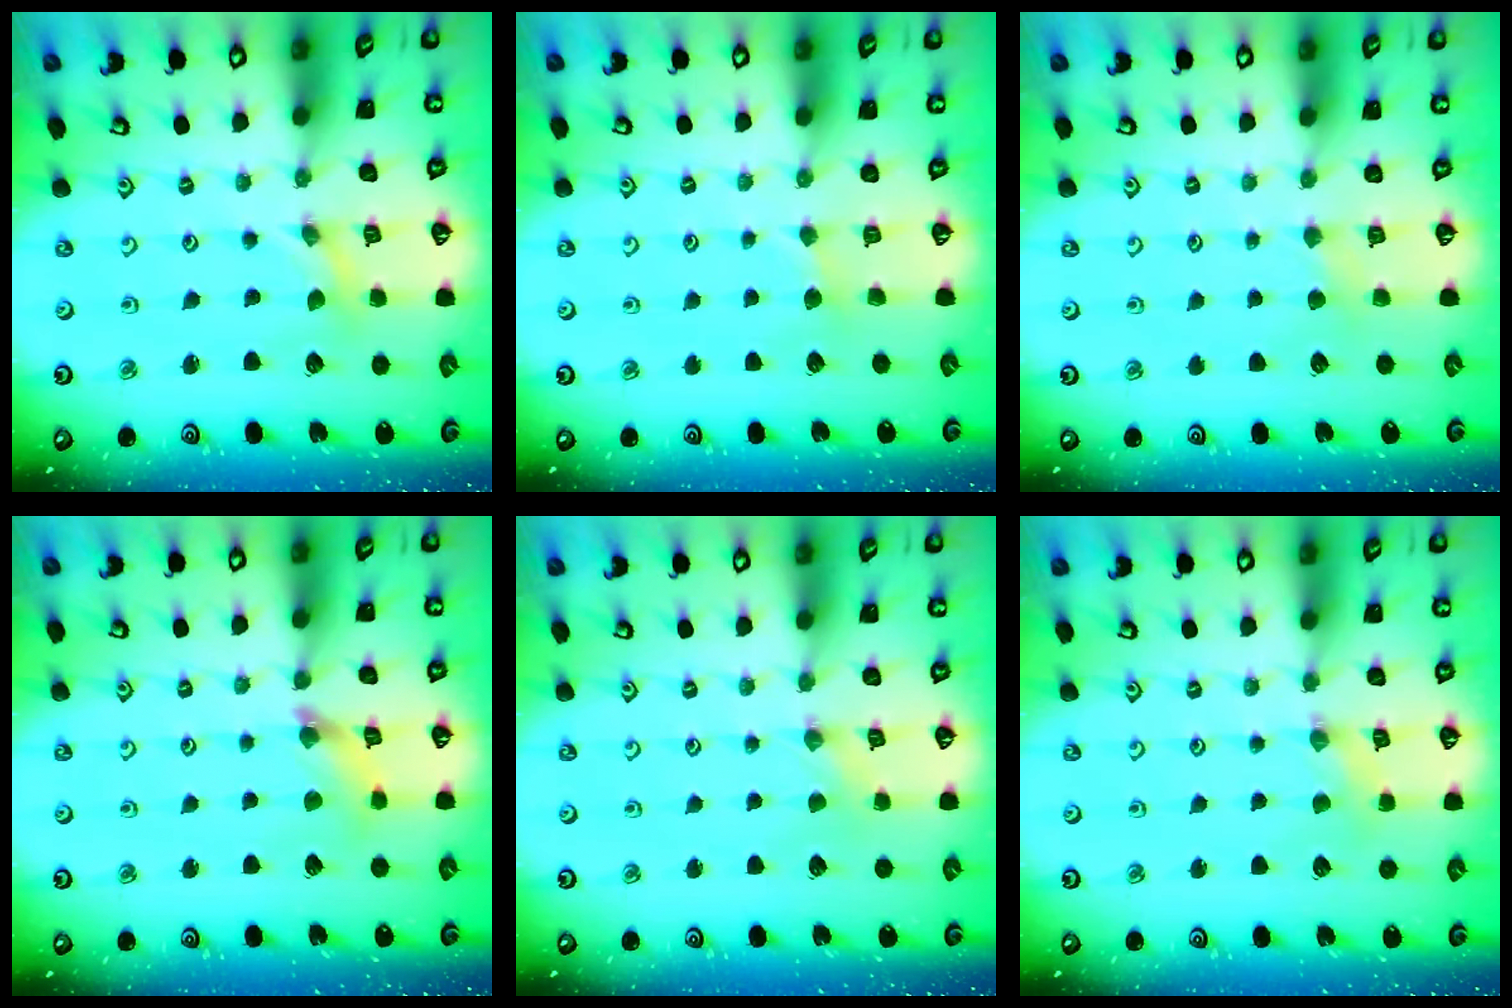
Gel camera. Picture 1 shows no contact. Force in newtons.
{"total": 2.0, "press": 2.0, "slide": 0.1}
{"total": 1.9, "press": 1.8, "slide": 0.4}
{"total": 5.0, "press": 5.0, "slide": 0.5}
{"total": 0.5, "press": 0.5, "slide": 0.1}
{"total": 2.1, "press": 2.1, "slide": 0.4}